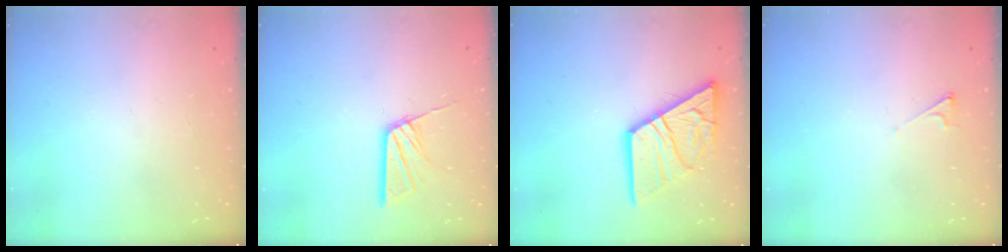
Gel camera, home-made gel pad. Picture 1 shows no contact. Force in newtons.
{"total": 10.9, "press": 10.9, "slide": 1.0}
{"total": 16.6, "press": 16.6, "slide": 1.7}
{"total": 2.8, "press": 2.7, "slide": 0.5}